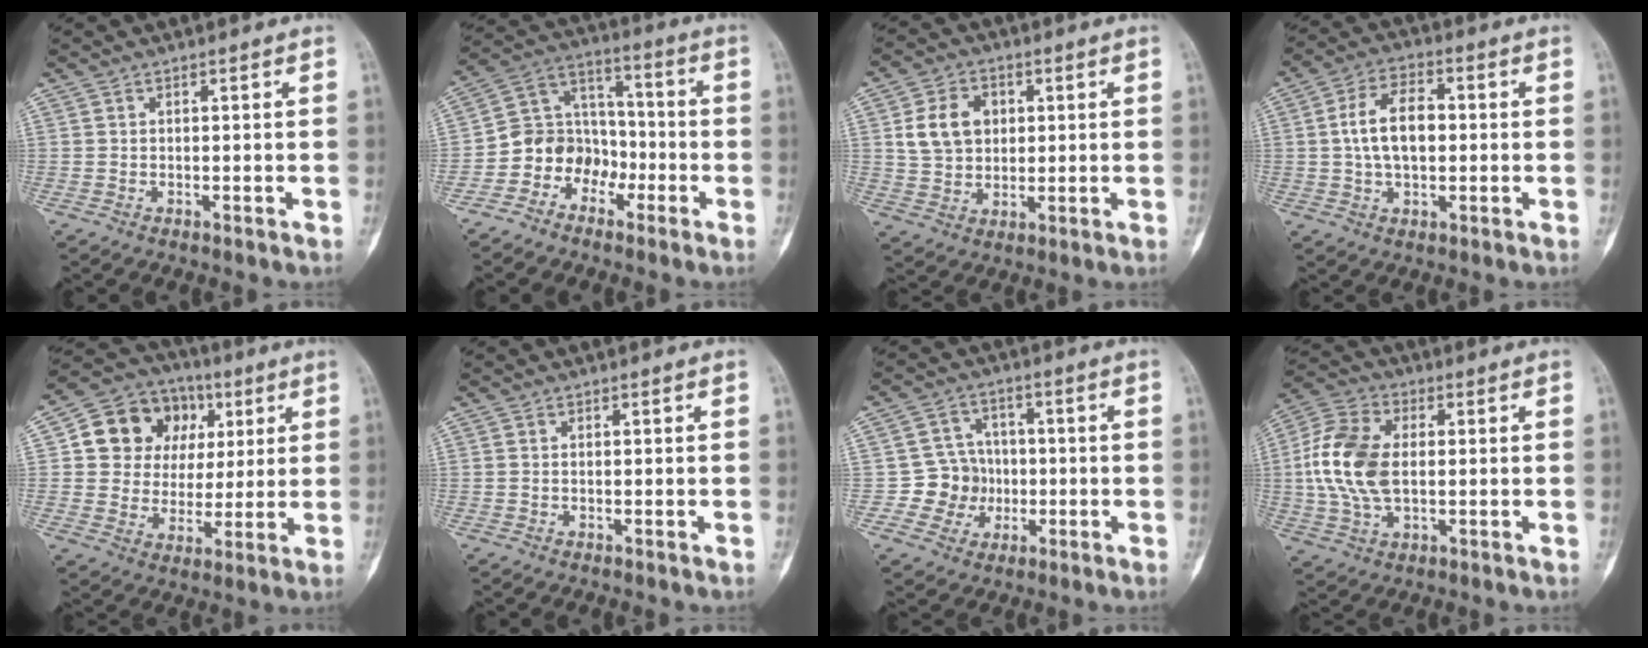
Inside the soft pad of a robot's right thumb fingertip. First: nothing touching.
{"total": 10.3, "force": [-4.7, 8.7, 2.9], "torque": [-0.004, 0.083, -0.095]}
{"total": 9.6, "force": [2.2, 7.4, 5.6], "torque": [-0.073, 0.001, 0.044]}
{"total": 10.1, "force": [0.5, 5.9, 8.1], "torque": [-0.136, 0.015, 0.007]}
{"total": 15.7, "force": [4.5, 13.3, 7.0], "torque": [-0.068, 0.016, 0.080]}
{"total": 0.0}
{"total": 7.9, "force": [-1.3, 7.5, 1.9], "torque": [0.011, 0.020, -0.024]}
{"total": 13.9, "force": [0.7, 8.3, 11.1], "torque": [-0.235, 0.011, 0.011]}